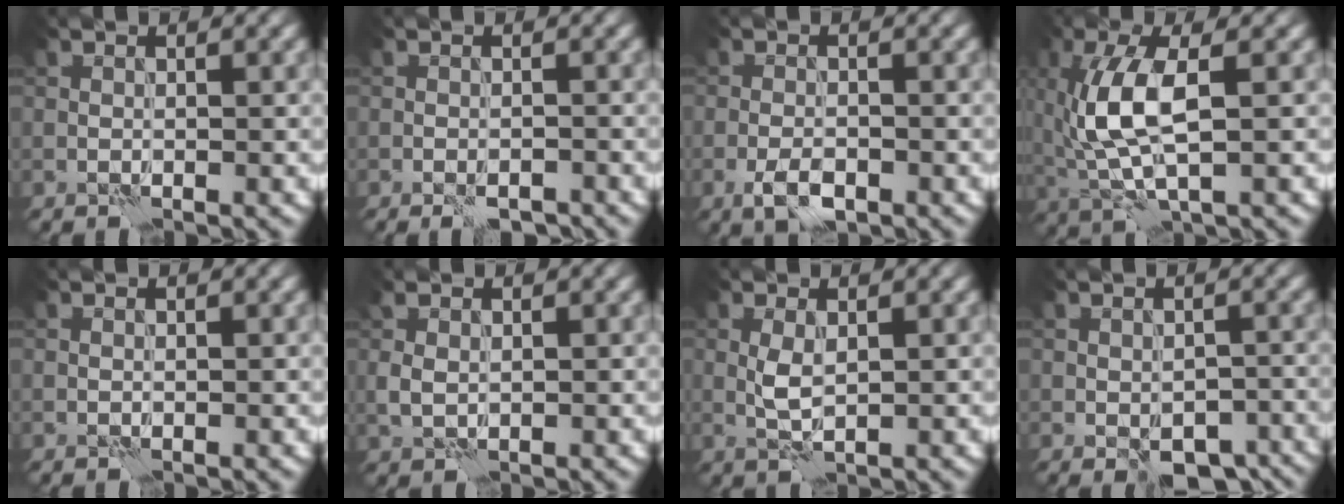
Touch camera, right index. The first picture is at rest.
{"total": 2.5, "force": [-1.9, 0.7, 1.4], "torque": [-0.031, 0.002, -0.027]}
{"total": 2.5, "force": [-1.3, 1.2, 1.8], "torque": [-0.037, -0.002, -0.028]}
{"total": 6.4, "force": [0.7, 2.5, 5.8], "torque": [-0.143, 0.000, 0.012]}
{"total": 0.0}
{"total": 1.6, "force": [0.5, 1.2, 1.0], "torque": [-0.029, -0.001, 0.012]}
{"total": 1.8, "force": [0.4, 0.8, 1.5], "torque": [-0.037, 0.000, 0.008]}
{"total": 5.5, "force": [-3.3, 3.0, 3.2], "torque": [-0.037, -0.011, -0.037]}